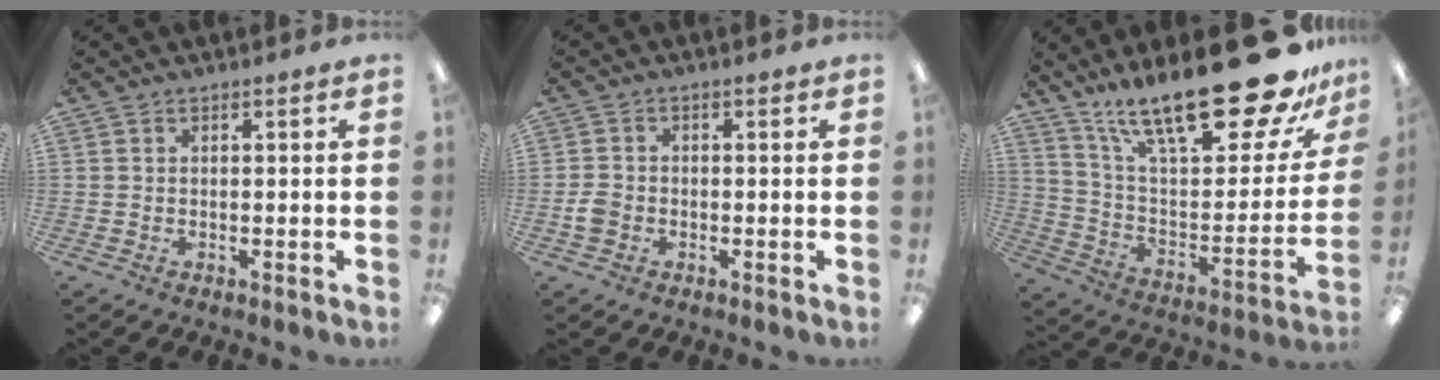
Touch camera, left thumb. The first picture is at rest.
{"total": 3.2, "force": [-1.0, 2.6, 1.6], "torque": [-0.025, 0.008, -0.018]}
{"total": 28.7, "force": [20.0, 8.4, 18.8], "torque": [-0.282, -0.136, 0.333]}